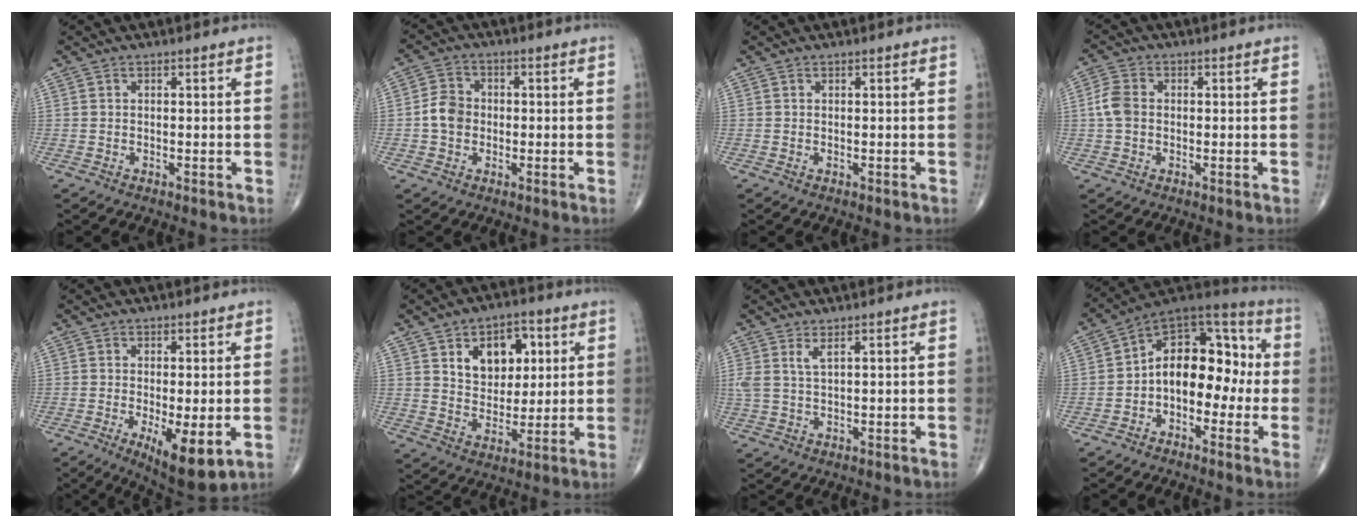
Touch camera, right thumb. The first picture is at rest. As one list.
[{"total": 5.2, "force": [-0.6, 4.3, 2.8], "torque": [-0.041, 0.013, -0.018]}, {"total": 0.0}, {"total": 4.5, "force": [0.0, 3.4, 3.0], "torque": [-0.066, 0.011, -0.006]}, {"total": 9.2, "force": [-2.5, 3.0, 8.3], "torque": [-0.126, -0.024, -0.033]}, {"total": 11.7, "force": [4.2, 8.0, 7.4], "torque": [-0.064, -0.017, 0.070]}, {"total": 2.8, "force": [1.6, 0.7, 2.2], "torque": [-0.052, -0.003, 0.039]}, {"total": 15.2, "force": [-1.4, 9.7, 11.6], "torque": [-0.134, 0.053, -0.039]}]